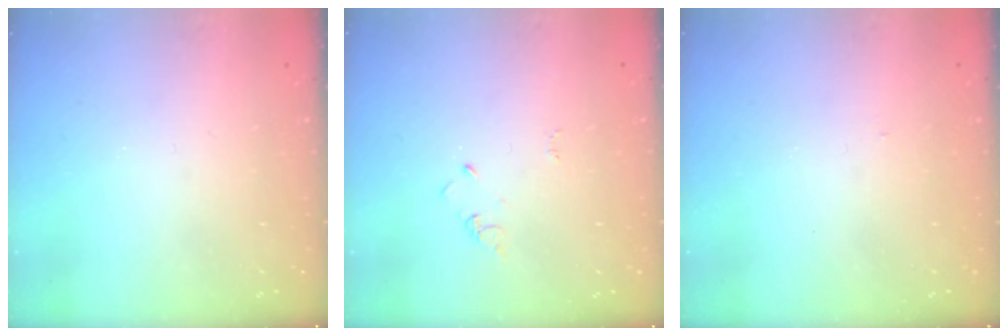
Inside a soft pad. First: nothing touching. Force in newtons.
{"total": 2.9, "press": 2.9, "slide": 0.3}
{"total": 3.1, "press": 3.1, "slide": 0.5}